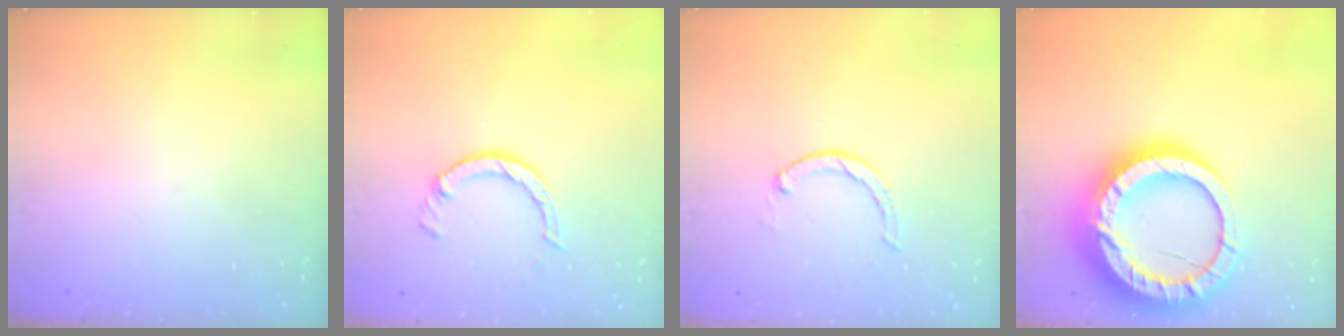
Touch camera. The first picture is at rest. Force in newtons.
{"total": 5.8, "press": 5.8, "slide": 0.8}
{"total": 1.7, "press": 1.6, "slide": 0.3}
{"total": 25.5, "press": 25.4, "slide": 2.4}